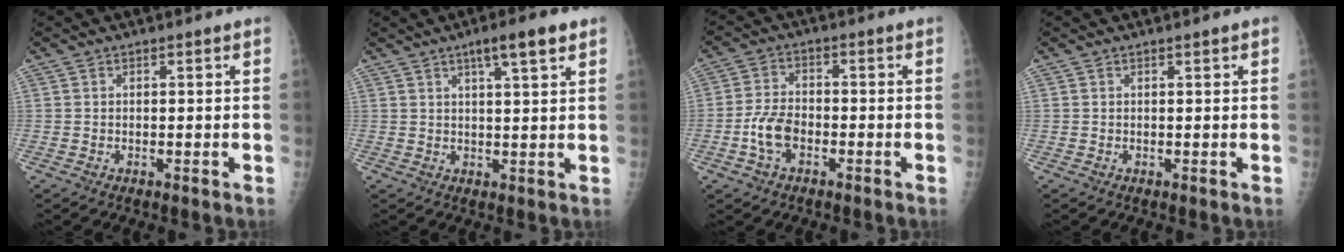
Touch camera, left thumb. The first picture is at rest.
{"total": 6.5, "force": [3.7, 0.9, 5.2], "torque": [-0.080, -0.009, 0.058]}
{"total": 6.4, "force": [-2.4, 3.9, 4.5], "torque": [-0.087, 0.018, -0.049]}
{"total": 0.6, "force": [0.3, 0.0, 0.5], "torque": [-0.007, 0.000, 0.005]}